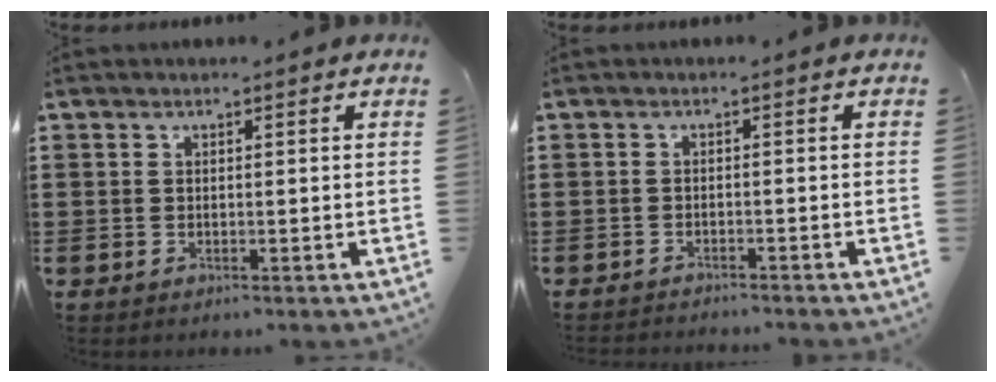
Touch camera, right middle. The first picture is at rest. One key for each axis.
{"total": 1.4, "fx": -1.4, "fy": 0.0, "fz": 0.0, "tx": -0.004, "ty": 0.003, "tz": -0.031}